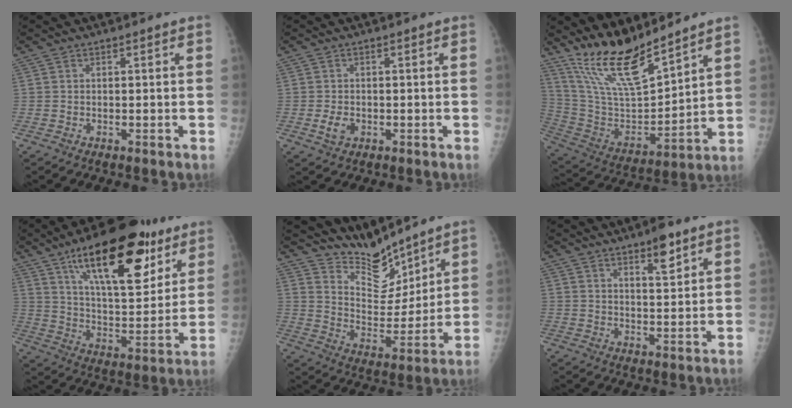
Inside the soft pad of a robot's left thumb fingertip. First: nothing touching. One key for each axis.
{"total": 2.8, "fx": -0.7, "fy": 2.0, "fz": 1.8, "tx": -0.030, "ty": 0.001, "tz": -0.010}
{"total": 16.9, "fx": 13.6, "fy": 3.9, "fz": 9.2, "tx": -0.149, "ty": -0.077, "tz": 0.271}
{"total": 25.3, "fx": 14.1, "fy": 10.0, "fz": 18.4, "tx": -0.247, "ty": -0.045, "tz": 0.229}
{"total": 10.5, "fx": 9.7, "fy": 3.4, "fz": 2.3, "tx": -0.007, "ty": -0.080, "tz": 0.186}
{"total": 5.9, "fx": 3.7, "fy": 1.7, "fz": 4.3, "tx": -0.053, "ty": -0.023, "tz": 0.055}